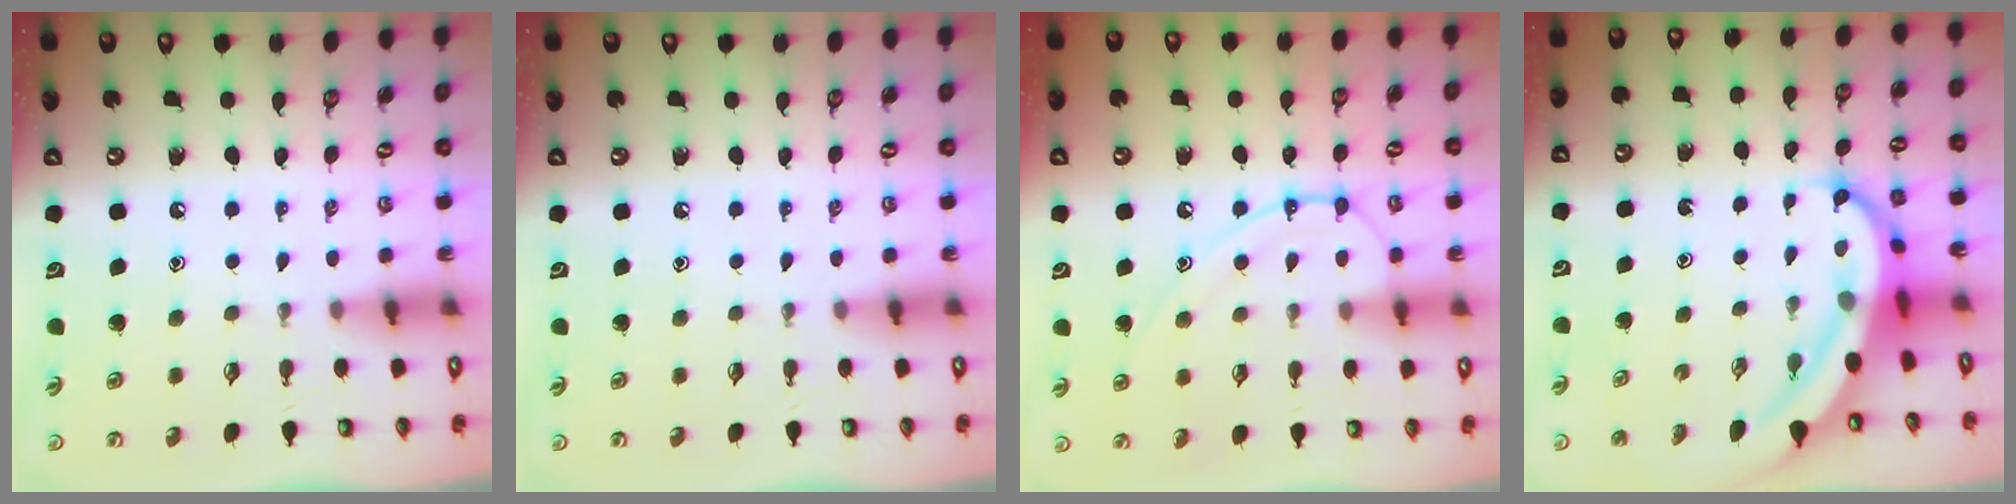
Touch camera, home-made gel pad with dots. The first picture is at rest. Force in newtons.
{"total": 0.0}
{"total": 12.4, "press": 12.3, "slide": 1.3}
{"total": 7.6, "press": 7.5, "slide": 1.5}